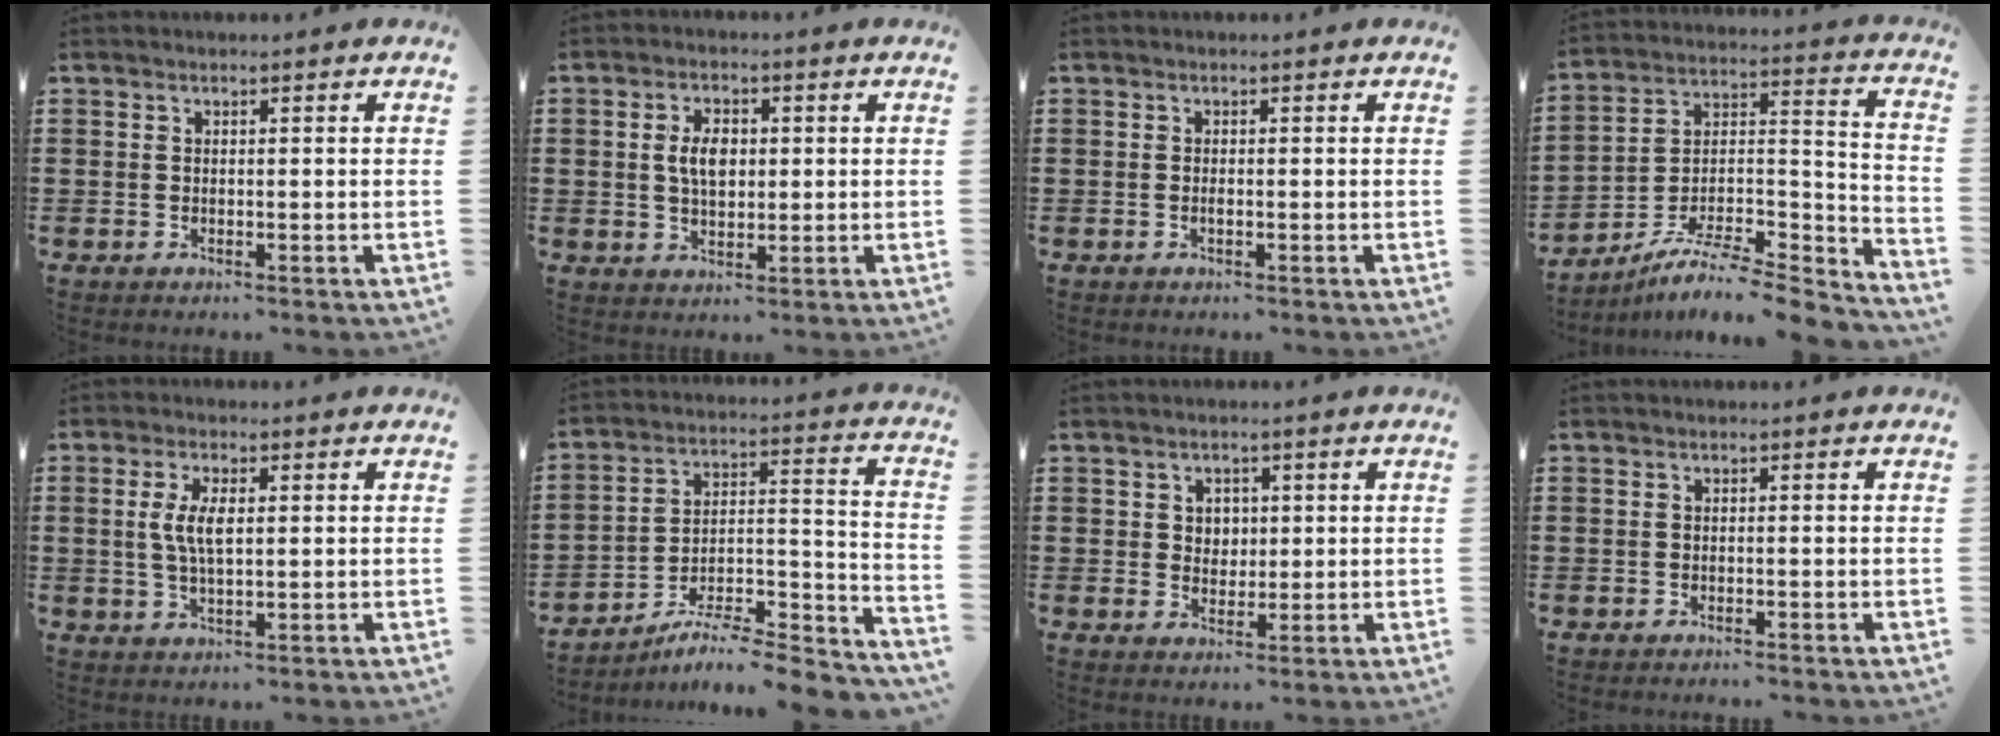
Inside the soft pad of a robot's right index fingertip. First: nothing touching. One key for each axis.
{"total": 4.6, "fx": 0.5, "fy": 2.7, "fz": 3.7, "tx": -0.061, "ty": 0.005, "tz": 0.003}
{"total": 0.6, "fx": -0.2, "fy": -0.1, "fz": 0.5, "tx": -0.012, "ty": -0.007, "tz": -0.003}
{"total": 8.1, "fx": -6.9, "fy": 1.7, "fz": 3.8, "tx": -0.064, "ty": 0.004, "tz": -0.138}
{"total": 4.8, "fx": 0.7, "fy": 1.8, "fz": 4.5, "tx": -0.097, "ty": 0.004, "tz": 0.007}
{"total": 6.7, "fx": -6.1, "fy": 0.4, "fz": 2.7, "tx": -0.039, "ty": -0.004, "tz": -0.123}
{"total": 2.7, "fx": 0.9, "fy": 2.4, "fz": 0.7, "tx": -0.014, "ty": 0.007, "tz": 0.013}
{"total": 0.5, "fx": -0.5, "fy": -0.1, "fz": 0.0, "tx": -0.002, "ty": -0.003, "tz": -0.011}